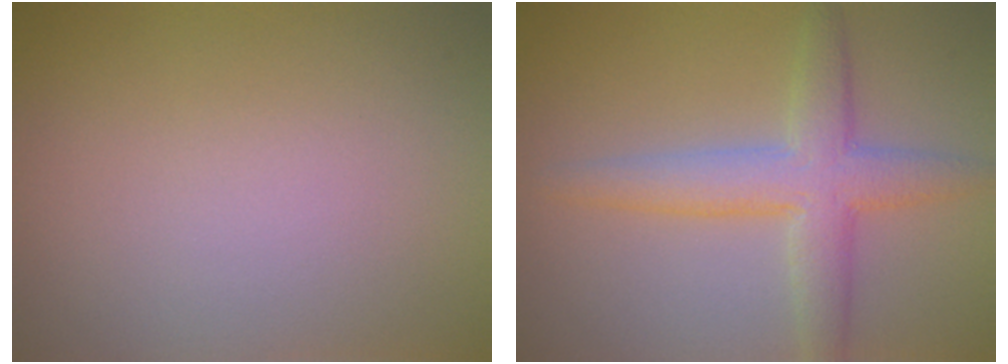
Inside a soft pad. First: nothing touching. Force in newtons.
{"total": 4.6, "press": 4.6, "slide": 0.1}